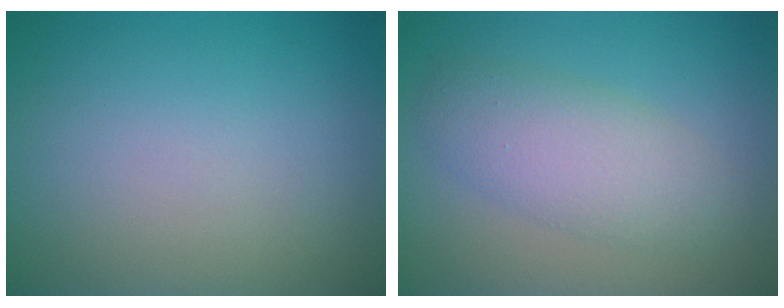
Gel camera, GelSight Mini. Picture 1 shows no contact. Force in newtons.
{"total": 4.4, "press": 4.4, "slide": 0.2}